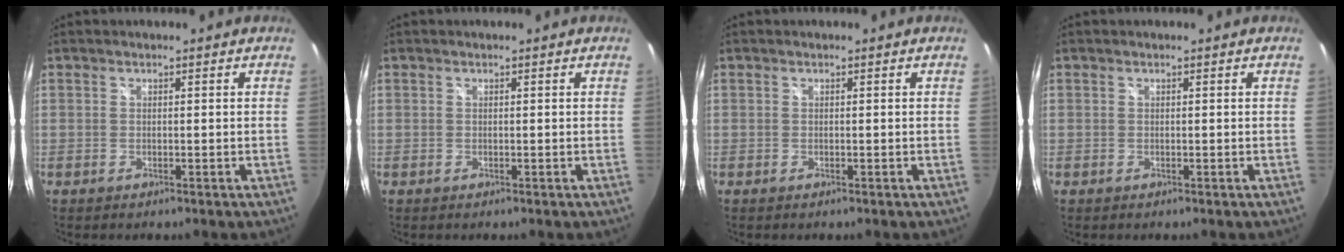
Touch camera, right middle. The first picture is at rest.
{"total": 0.0}
{"total": 0.0}
{"total": 0.0}